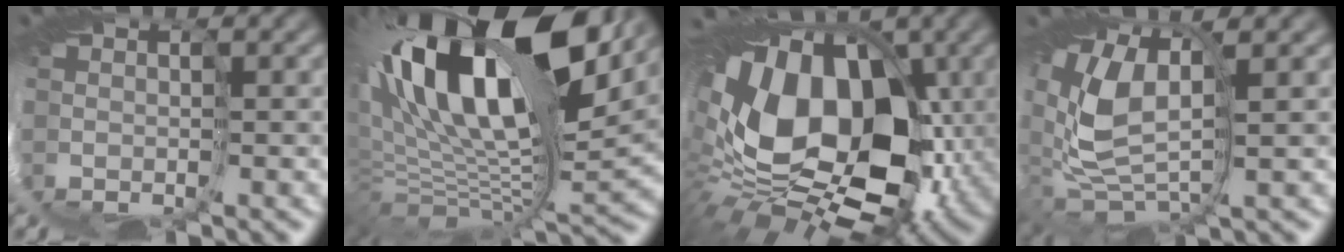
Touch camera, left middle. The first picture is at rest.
{"total": 17.1, "force": [7.3, 7.2, 13.8], "torque": [-0.263, 0.011, 0.130]}
{"total": 16.1, "force": [0.8, 11.4, 11.3], "torque": [-0.213, -0.020, 0.018]}
{"total": 8.5, "force": [2.1, 5.1, 6.4], "torque": [-0.174, -0.029, 0.052]}